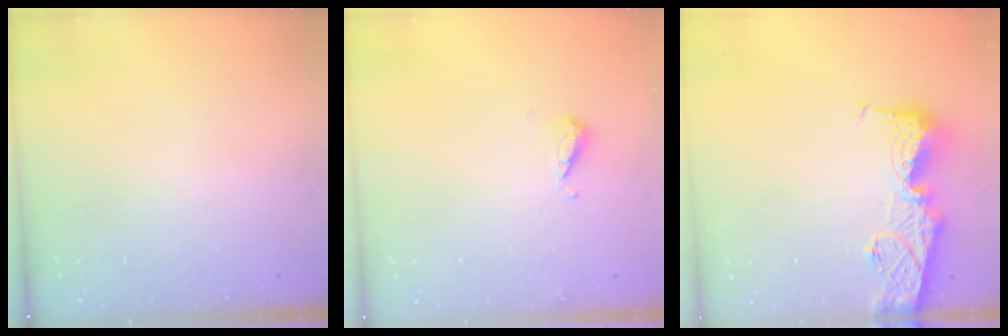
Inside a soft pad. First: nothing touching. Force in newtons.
{"total": 6.2, "press": 6.2, "slide": 0.8}
{"total": 13.6, "press": 13.5, "slide": 1.5}